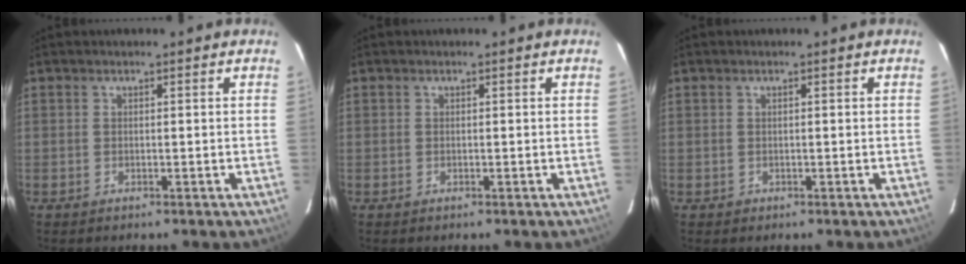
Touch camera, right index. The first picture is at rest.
{"total": 0.0}
{"total": 0.7, "force": [-0.2, 0.7, 0.0], "torque": [0.002, 0.001, 0.002]}